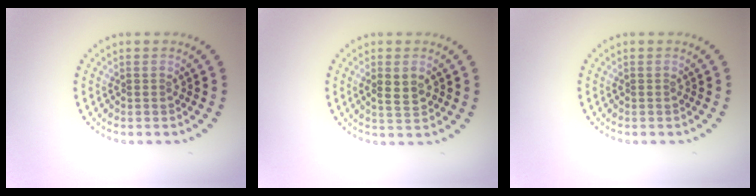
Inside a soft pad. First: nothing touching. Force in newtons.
{"total": 2.3, "press": 2.2, "slide": 0.3}
{"total": 0.0}